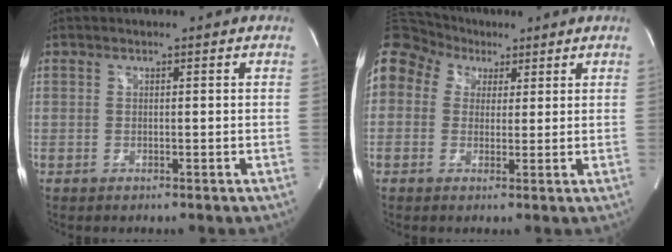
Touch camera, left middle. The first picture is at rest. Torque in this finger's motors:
{"motor_torque": [2.14, 0.00, 1.05, 0.21]}